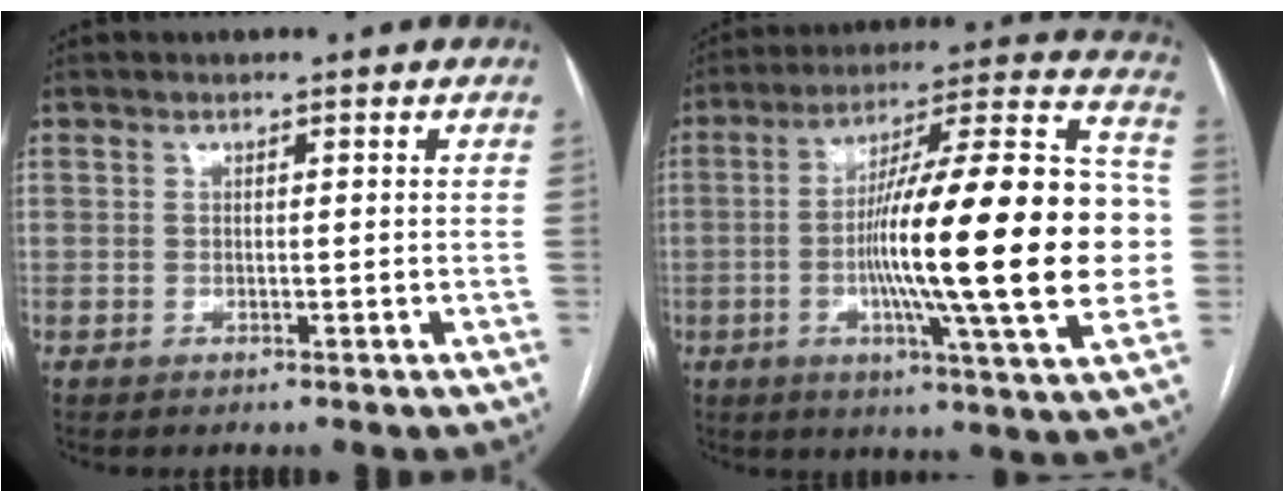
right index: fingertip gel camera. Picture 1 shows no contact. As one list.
[{"total": 27.1, "force": [-2.8, 2.1, 26.8], "torque": [-0.363, 0.015, -0.053]}]